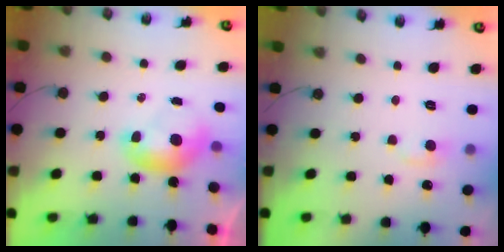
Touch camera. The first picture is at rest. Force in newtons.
{"total": 1.6, "press": 1.4, "slide": 0.7}